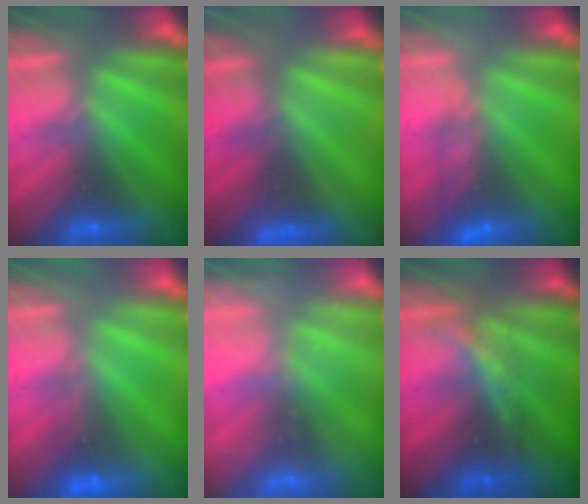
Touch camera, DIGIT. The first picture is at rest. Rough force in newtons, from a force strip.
{"total": 4.6}
{"total": 4.8}
{"total": 1.2}
{"total": 2.3}
{"total": 1.7}